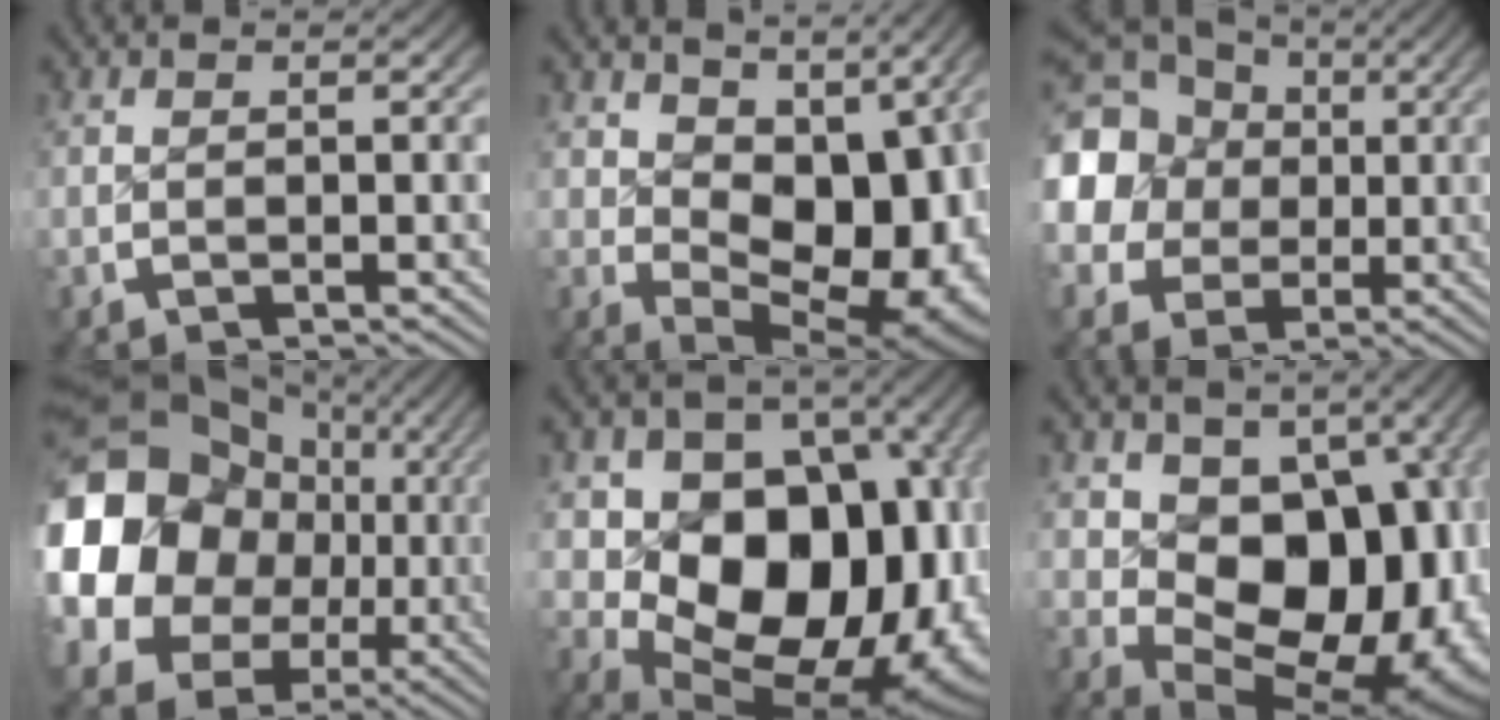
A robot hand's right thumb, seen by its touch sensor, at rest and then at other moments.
{"total": 11.4, "force": [0.0, 7.5, 8.5], "torque": [-0.137, -0.047, 0.026]}
{"total": 11.7, "force": [1.9, 9.7, 6.1], "torque": [-0.159, -0.043, 0.053]}
{"total": 20.1, "force": [-0.5, 16.0, 12.2], "torque": [-0.272, -0.060, 0.013]}
{"total": 22.8, "force": [-1.4, 15.9, 16.3], "torque": [-0.280, -0.076, 0.013]}
{"total": 17.4, "force": [-1.1, 12.2, 12.4], "torque": [-0.218, -0.077, 0.020]}